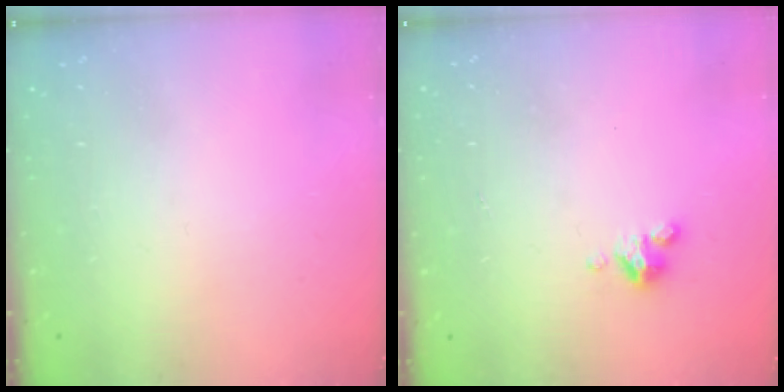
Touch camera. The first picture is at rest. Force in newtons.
{"total": 3.7, "press": 3.7, "slide": 0.3}